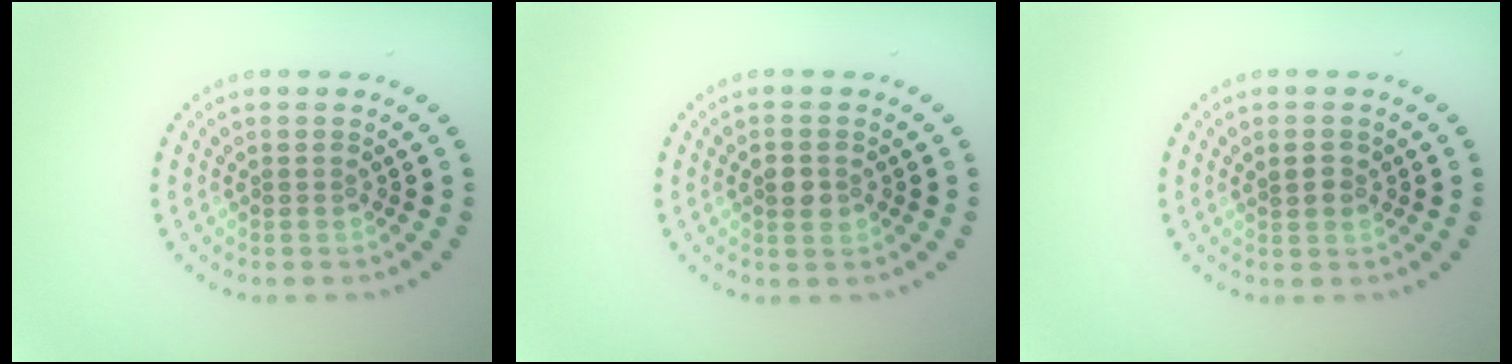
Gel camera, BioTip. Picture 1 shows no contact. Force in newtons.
{"total": 2.2, "press": 2.2, "slide": 0.1}
{"total": 1.5, "press": 1.4, "slide": 0.3}